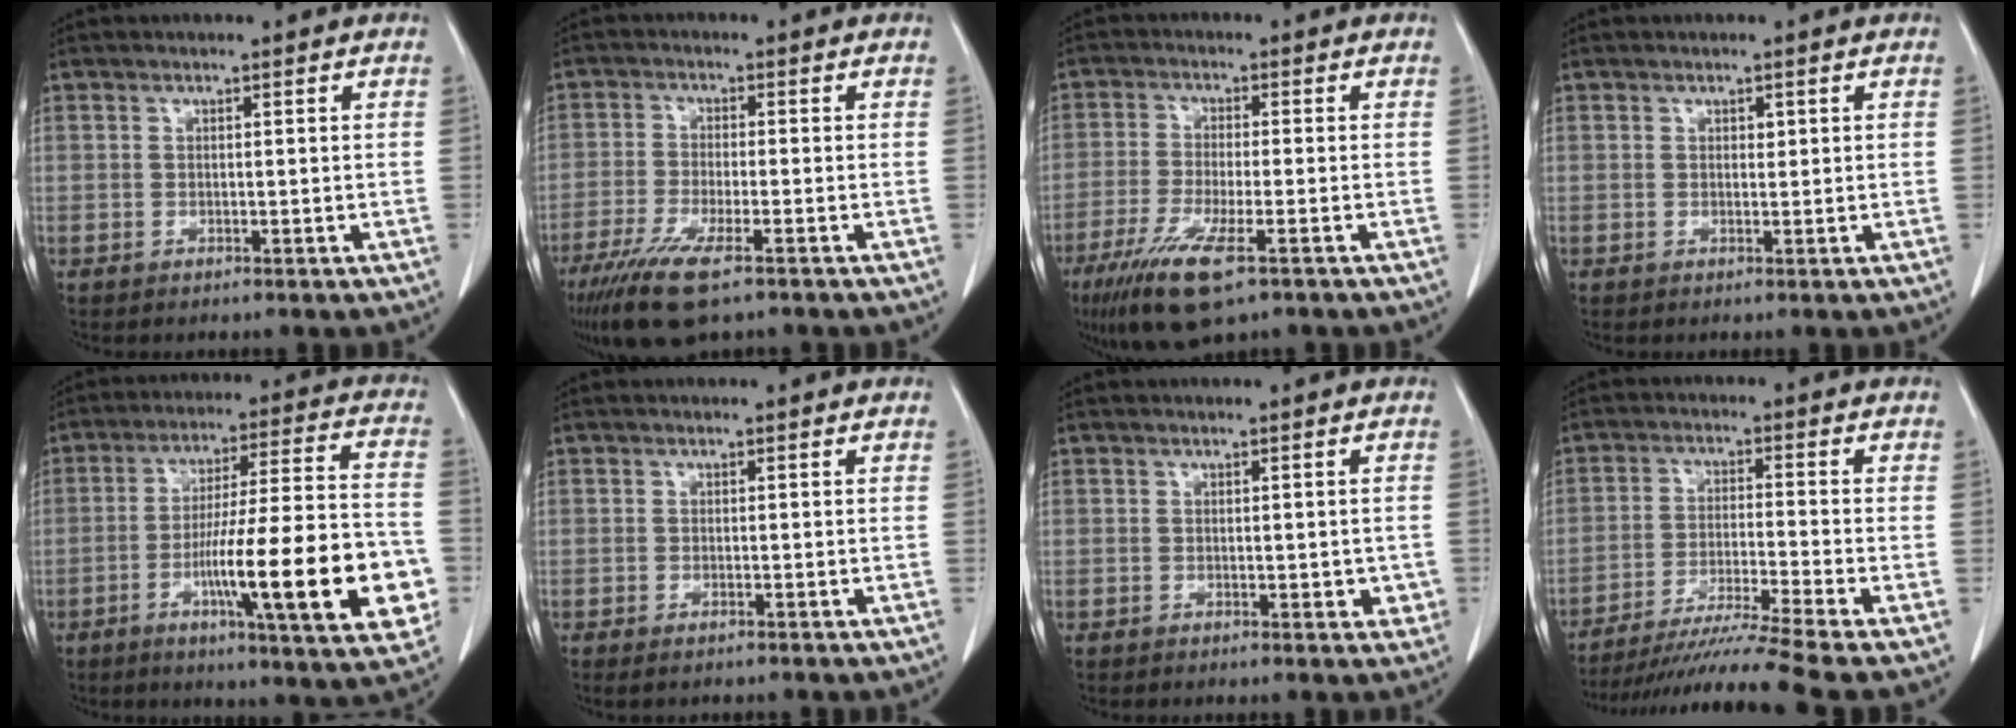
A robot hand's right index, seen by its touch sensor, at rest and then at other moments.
{"total": 9.3, "force": [-6.0, 1.4, 6.9], "torque": [-0.130, -0.025, -0.102]}
{"total": 10.0, "force": [-5.7, 1.5, 8.0], "torque": [-0.157, -0.028, -0.099]}
{"total": 0.7, "force": [0.3, 0.4, 0.4], "torque": [-0.003, -0.001, 0.005]}
{"total": 22.1, "force": [-6.4, 2.2, 21.0], "torque": [-0.275, -0.001, -0.091]}
{"total": 0.9, "force": [-0.7, 0.1, 0.6], "torque": [-0.012, -0.003, -0.009]}
{"total": 2.5, "force": [-0.3, 1.4, 2.1], "torque": [-0.016, 0.004, 0.000]}
{"total": 12.9, "force": [-10.8, -3.3, 6.3], "torque": [-0.087, -0.027, -0.171]}